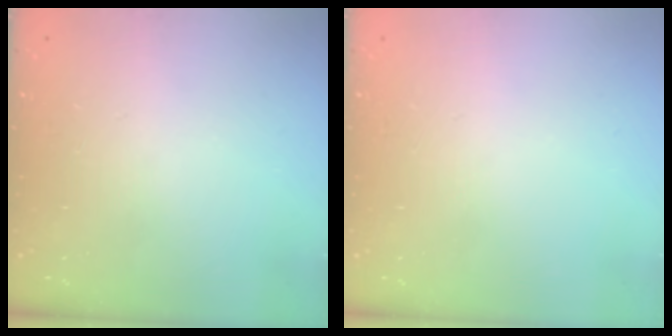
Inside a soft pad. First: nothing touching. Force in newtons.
{"total": 0.0}